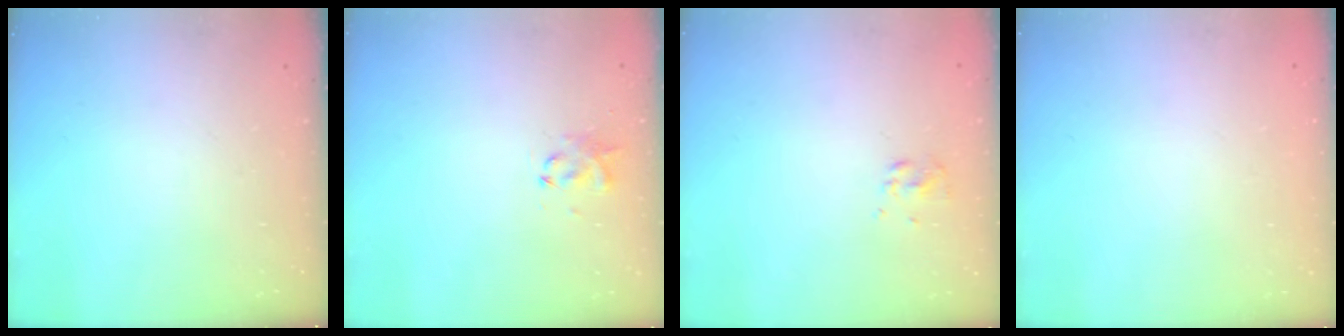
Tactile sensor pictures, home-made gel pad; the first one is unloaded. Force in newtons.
{"total": 2.9, "press": 2.8, "slide": 1.0}
{"total": 2.7, "press": 2.5, "slide": 0.8}
{"total": 1.8, "press": 1.8, "slide": 0.2}